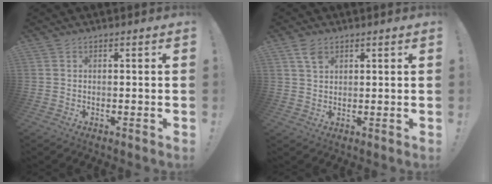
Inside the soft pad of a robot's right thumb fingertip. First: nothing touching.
{"total": 4.1, "force": [2.5, 2.3, 2.4], "torque": [-0.036, -0.009, 0.046]}